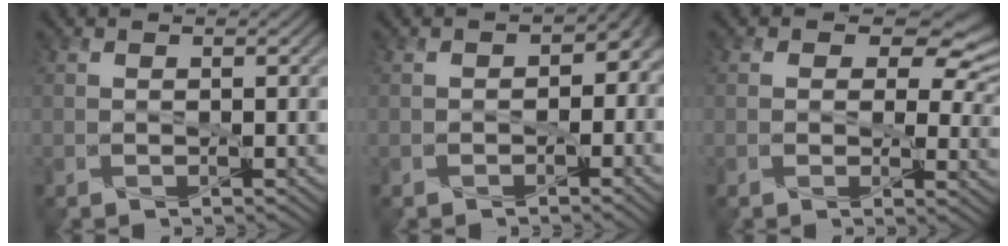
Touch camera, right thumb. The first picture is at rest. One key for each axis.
{"total": 3.3, "fx": -0.6, "fy": 2.8, "fz": 1.7, "tx": -0.008, "ty": -0.013, "tz": -0.009}
{"total": 7.6, "fx": 2.9, "fy": 5.2, "fz": 4.6, "tx": -0.058, "ty": -0.009, "tz": 0.038}